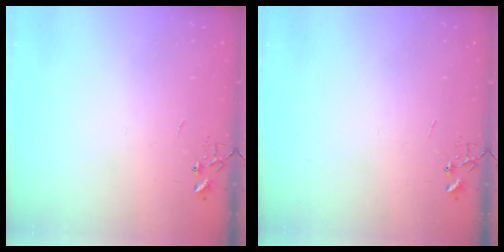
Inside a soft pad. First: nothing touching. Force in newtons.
{"total": 0.0}